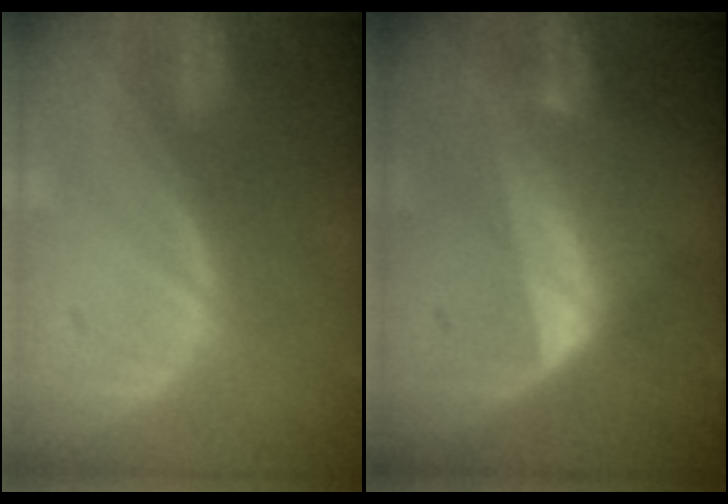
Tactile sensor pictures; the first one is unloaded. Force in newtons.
{"total": 6.3, "press": 6.2, "slide": 1.0}